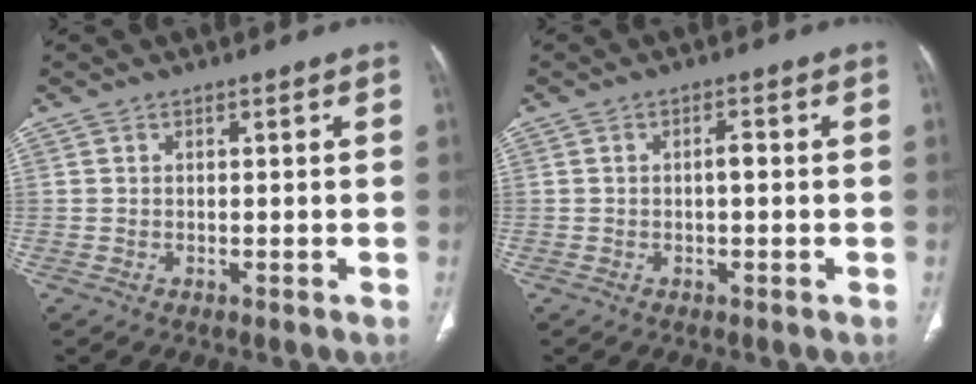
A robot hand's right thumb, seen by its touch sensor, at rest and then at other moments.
{"total": 1.6, "force": [-0.2, 0.6, 1.5], "torque": [-0.024, 0.003, -0.005]}